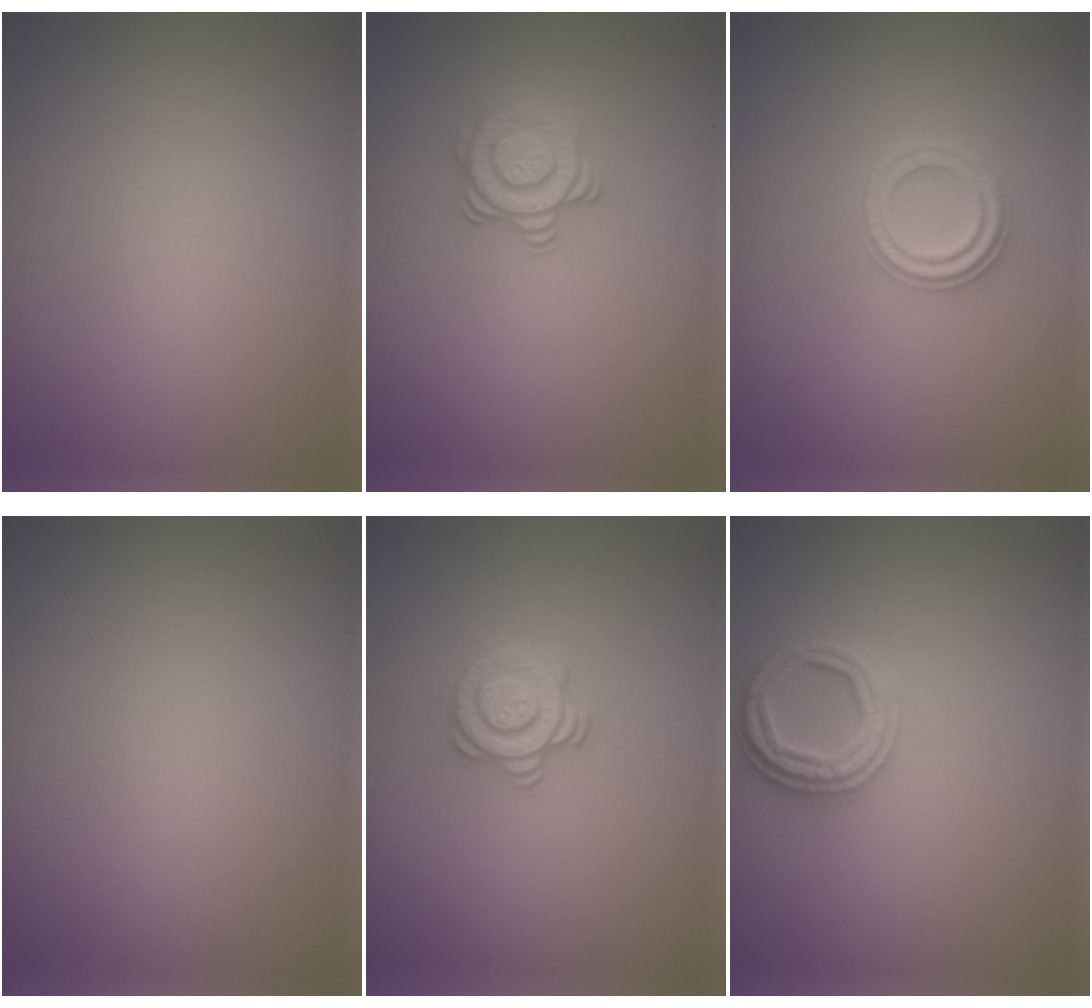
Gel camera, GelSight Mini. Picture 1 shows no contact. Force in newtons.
{"total": 3.0, "press": 2.7, "slide": 1.3}
{"total": 2.3, "press": 2.3, "slide": 0.4}
{"total": 0.0}
{"total": 2.9, "press": 2.5, "slide": 1.4}
{"total": 2.8, "press": 2.7, "slide": 0.7}